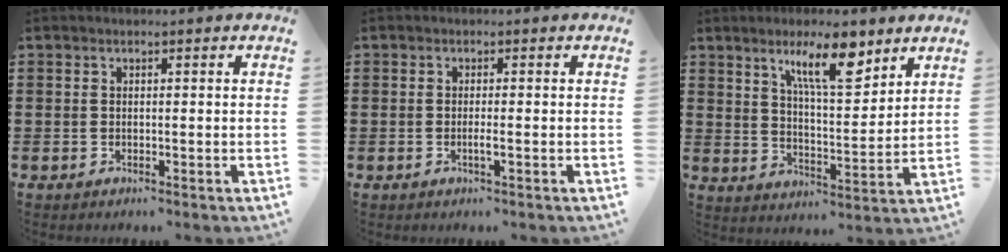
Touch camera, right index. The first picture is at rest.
{"total": 1.6, "force": [-0.6, 0.0, 1.5], "torque": [-0.026, -0.003, -0.011]}
{"total": 10.4, "force": [6.6, 4.1, 6.9], "torque": [-0.107, -0.017, 0.109]}